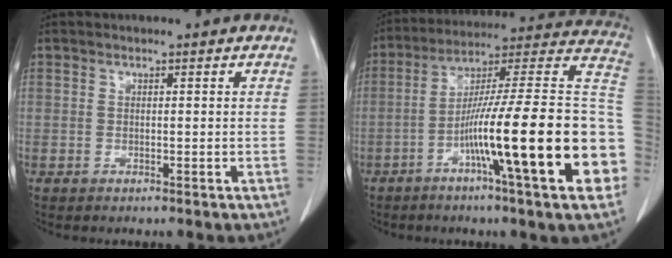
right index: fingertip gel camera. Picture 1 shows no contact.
{"total": 26.6, "force": [-7.3, 1.1, 25.5], "torque": [-0.291, 0.004, -0.125]}